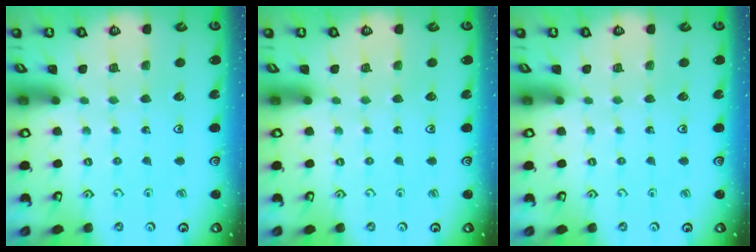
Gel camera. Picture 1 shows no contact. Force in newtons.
{"total": 0.0}
{"total": 0.0}